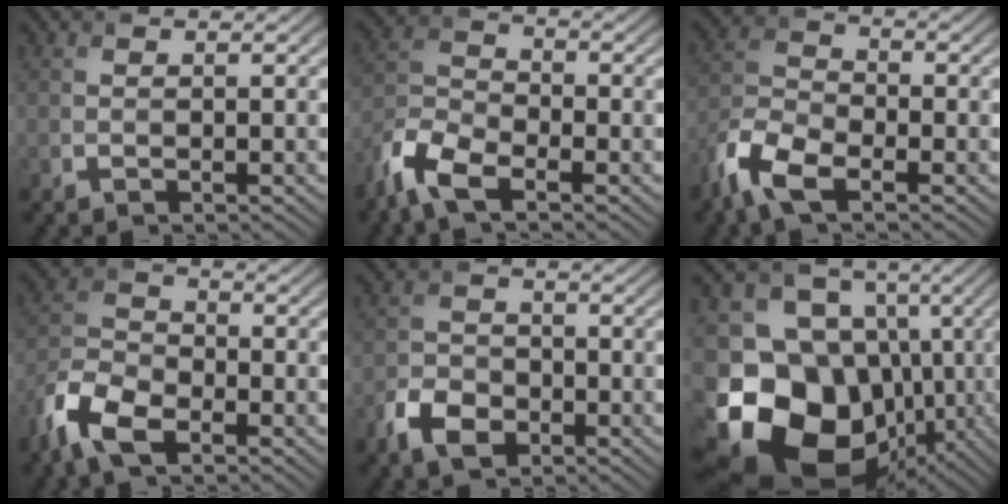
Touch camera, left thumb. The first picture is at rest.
{"total": 7.2, "force": [-4.9, 2.7, 4.4], "torque": [-0.104, -0.009, -0.119]}
{"total": 7.7, "force": [-4.9, 3.1, 5.0], "torque": [-0.117, -0.008, -0.118]}
{"total": 8.3, "force": [-5.1, 3.9, 5.2], "torque": [-0.119, -0.008, -0.120]}
{"total": 5.1, "force": [-2.9, 3.3, 2.6], "torque": [-0.059, -0.005, -0.067]}
{"total": 19.1, "force": [-6.3, 15.3, 9.6], "torque": [-0.206, -0.023, -0.109]}